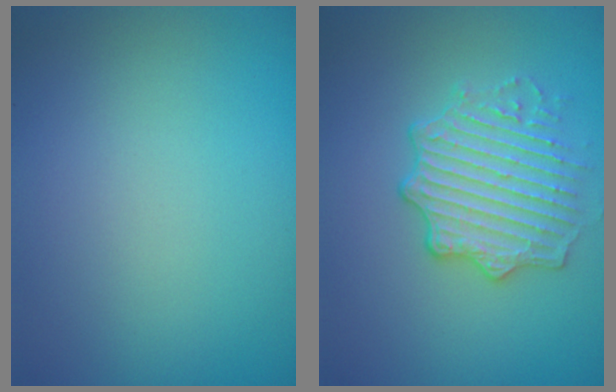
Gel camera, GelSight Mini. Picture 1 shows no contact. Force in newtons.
{"total": 4.0, "press": 3.7, "slide": 1.5}